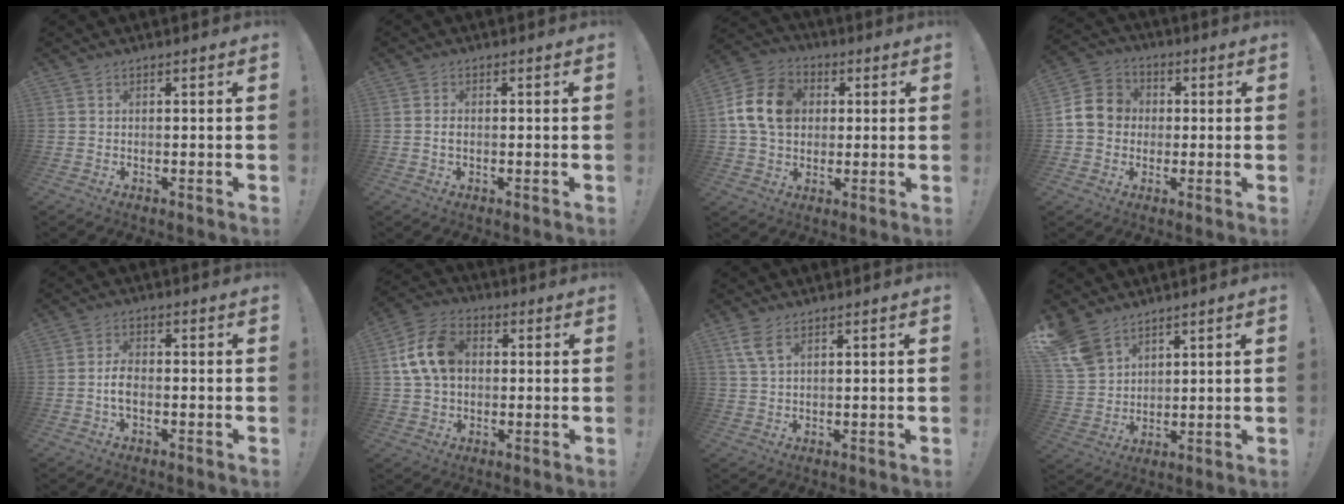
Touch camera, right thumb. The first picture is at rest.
{"total": 1.4, "force": [-0.3, 0.9, 1.1], "torque": [-0.025, 0.006, -0.005]}
{"total": 15.4, "force": [2.6, 12.0, 9.2], "torque": [-0.160, 0.004, 0.054]}
{"total": 10.9, "force": [0.3, 9.9, 4.6], "torque": [-0.076, 0.014, 0.011]}
{"total": 4.5, "force": [-1.0, 2.5, 3.7], "torque": [-0.071, 0.003, -0.021]}
{"total": 14.2, "force": [2.5, 10.2, 9.5], "torque": [-0.165, 0.007, 0.050]}
{"total": 4.9, "force": [2.6, 1.8, 3.7], "torque": [-0.080, -0.002, 0.052]}
{"total": 10.2, "force": [7.6, 5.8, 3.6], "torque": [-0.080, -0.042, 0.154]}